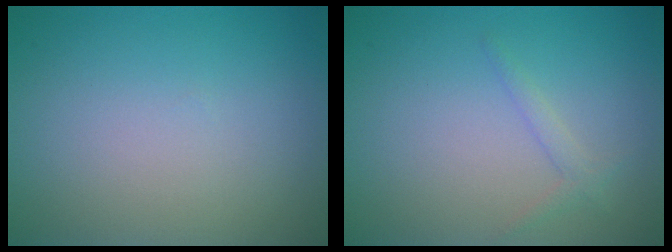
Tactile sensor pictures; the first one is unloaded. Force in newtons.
{"total": 1.1, "press": 1.1, "slide": 0.1}